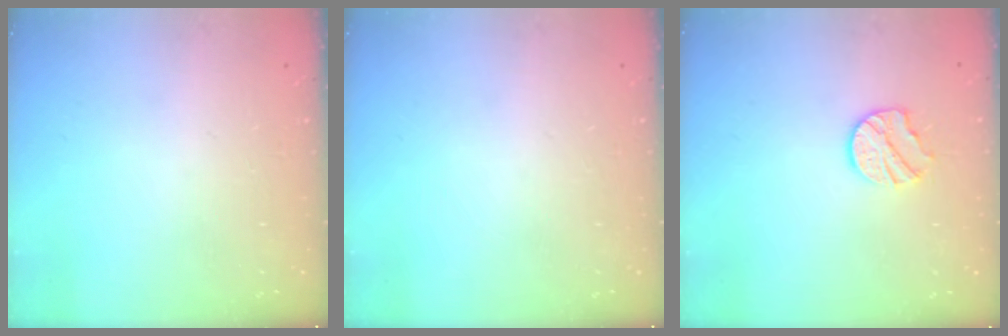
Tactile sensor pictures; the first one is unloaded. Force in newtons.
{"total": 0.0}
{"total": 9.0, "press": 9.0, "slide": 0.4}